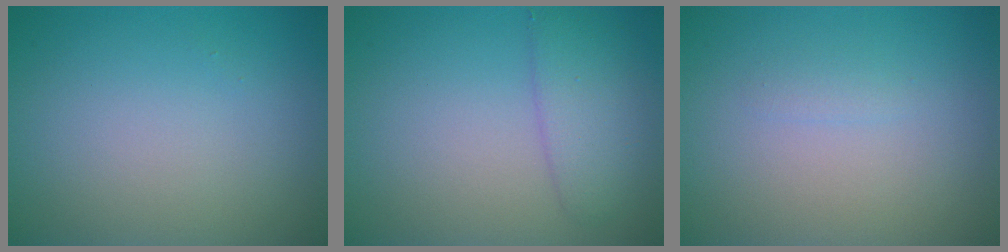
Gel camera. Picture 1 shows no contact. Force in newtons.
{"total": 2.9, "press": 2.9, "slide": 0.1}
{"total": 0.7, "press": 0.7, "slide": 0.0}